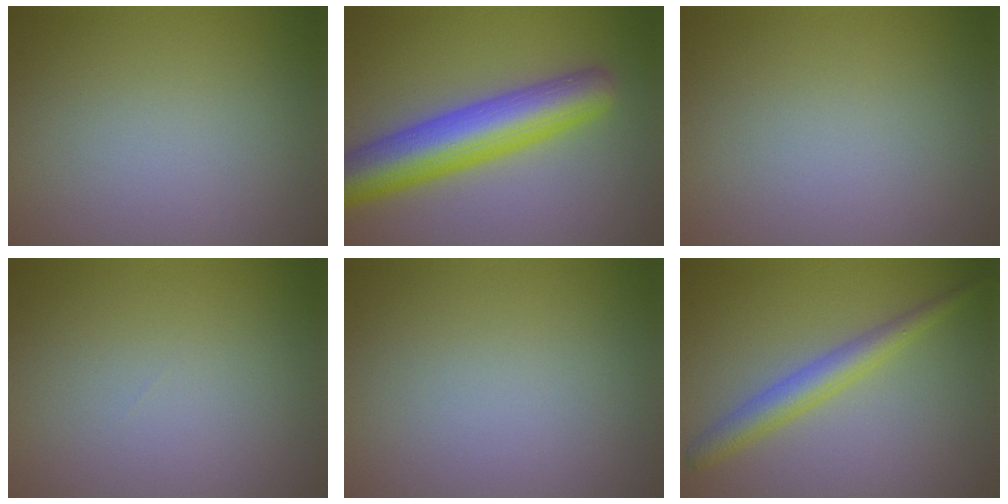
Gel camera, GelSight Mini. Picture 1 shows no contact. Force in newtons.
{"total": 7.8, "press": 7.8, "slide": 0.2}
{"total": 0.0}
{"total": 0.0}
{"total": 0.0}
{"total": 2.9, "press": 2.9, "slide": 0.0}